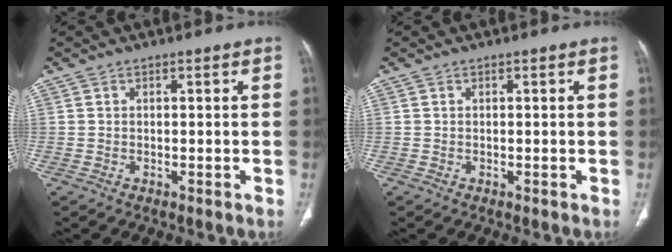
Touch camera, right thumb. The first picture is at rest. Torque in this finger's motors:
{"motor_torque": [0.00, 0.00, 0.00, 0.00, 0.03]}